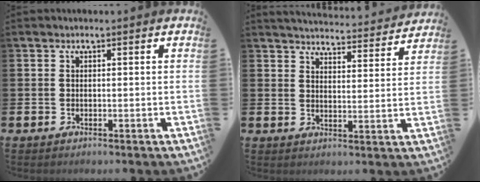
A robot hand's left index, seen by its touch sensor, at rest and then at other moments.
{"total": 4.6, "force": [4.5, 0.2, 0.3], "torque": [-0.018, -0.038, 0.077]}